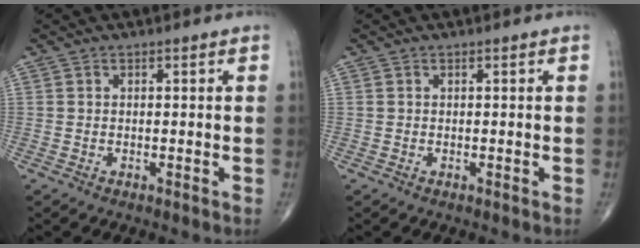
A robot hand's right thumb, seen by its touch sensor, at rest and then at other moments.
{"total": 0.0}